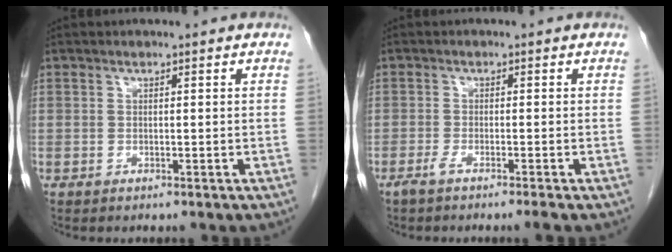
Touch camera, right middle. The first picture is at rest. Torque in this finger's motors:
{"motor_torque": [-0.26, -0.37, -0.03, 0.00]}